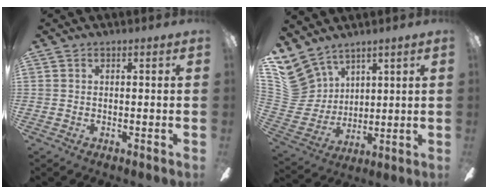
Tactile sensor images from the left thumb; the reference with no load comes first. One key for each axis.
{"total": 13.2, "fx": 9.1, "fy": 9.0, "fz": 3.2, "tx": -0.111, "ty": -0.052, "tz": 0.184}